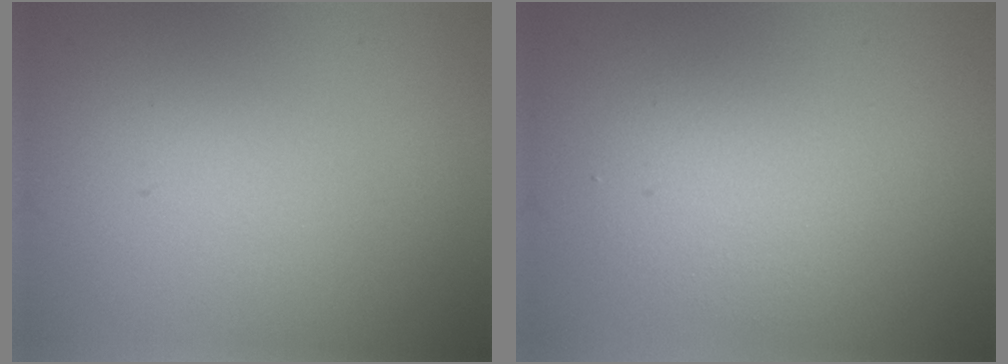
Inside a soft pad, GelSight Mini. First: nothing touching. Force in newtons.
{"total": 2.8, "press": 2.8, "slide": 0.2}